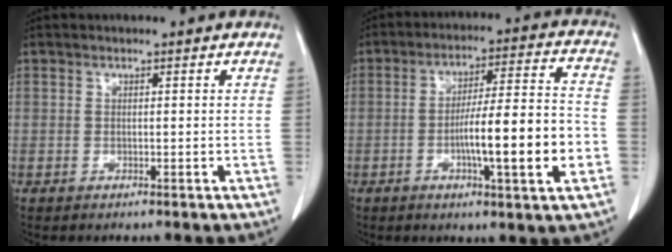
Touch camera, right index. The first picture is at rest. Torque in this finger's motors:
{"motor_torque": [1.76, -0.38, 0.83, 0.13]}